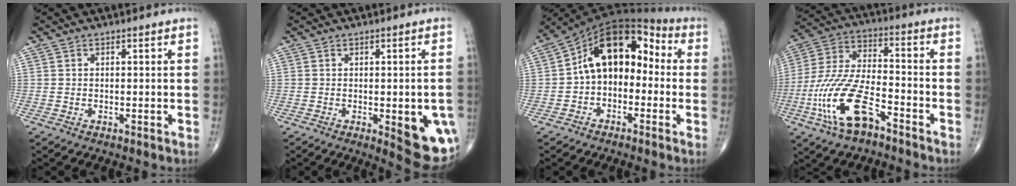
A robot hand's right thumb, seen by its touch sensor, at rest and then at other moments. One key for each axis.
{"total": 11.4, "fx": -2.8, "fy": 3.9, "fz": 10.3, "tx": -0.106, "ty": -0.013, "tz": -0.021}
{"total": 13.7, "fx": -0.4, "fy": 9.2, "fz": 10.2, "tx": -0.130, "ty": 0.052, "tz": -0.025}
{"total": 16.5, "fx": -7.8, "fy": 6.9, "fz": 12.8, "tx": -0.274, "ty": 0.042, "tz": -0.148}